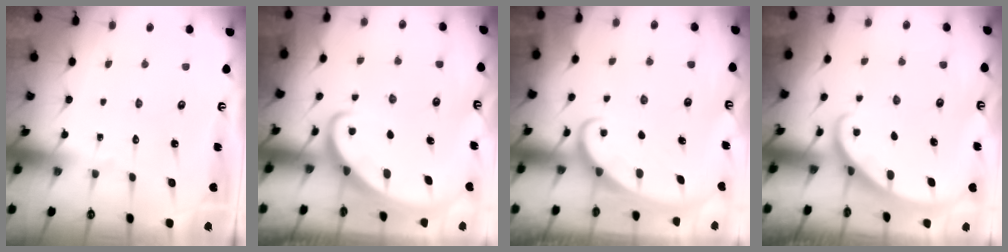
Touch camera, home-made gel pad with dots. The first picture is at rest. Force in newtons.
{"total": 3.3, "press": 3.3, "slide": 0.4}
{"total": 2.1, "press": 2.1, "slide": 0.1}
{"total": 2.2, "press": 2.2, "slide": 0.1}